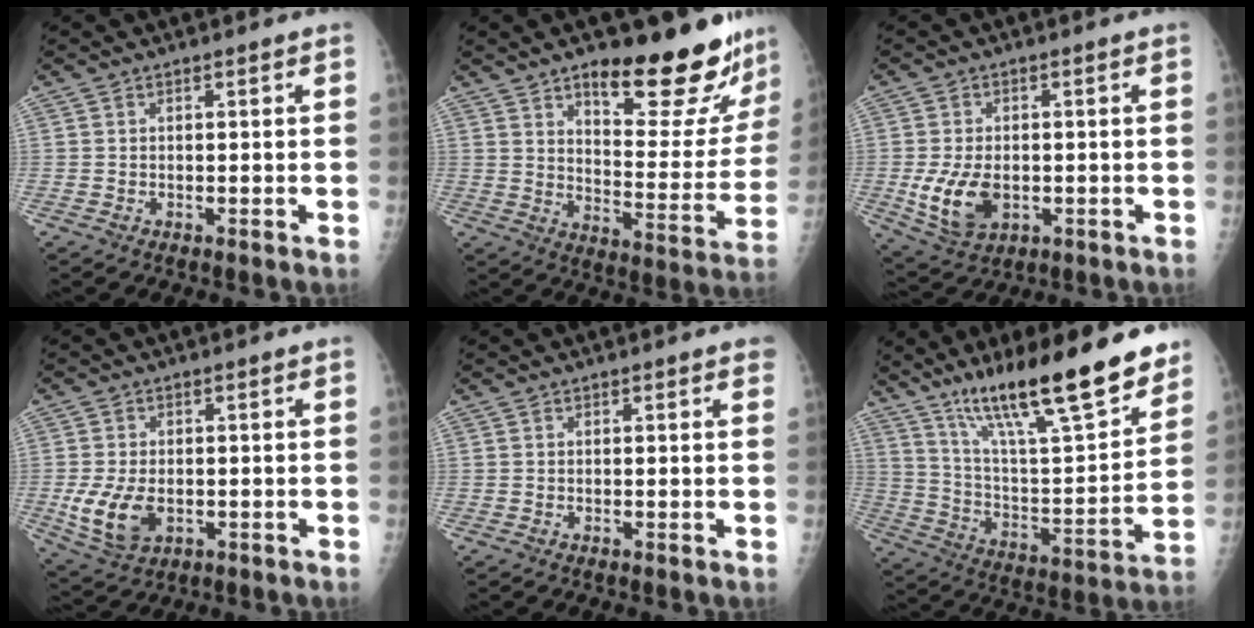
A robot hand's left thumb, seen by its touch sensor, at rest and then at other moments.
{"total": 21.6, "force": [15.6, 6.8, 13.4], "torque": [-0.133, -0.108, 0.219]}
{"total": 9.1, "force": [-1.4, 5.9, 6.8], "torque": [-0.127, -0.008, -0.011]}
{"total": 8.6, "force": [-1.5, 5.4, 6.5], "torque": [-0.131, -0.008, -0.015]}
{"total": 1.3, "force": [0.9, 0.3, 0.9], "torque": [-0.007, 0.004, 0.008]}
{"total": 25.0, "force": [17.5, 5.0, 17.2], "torque": [-0.257, -0.074, 0.298]}